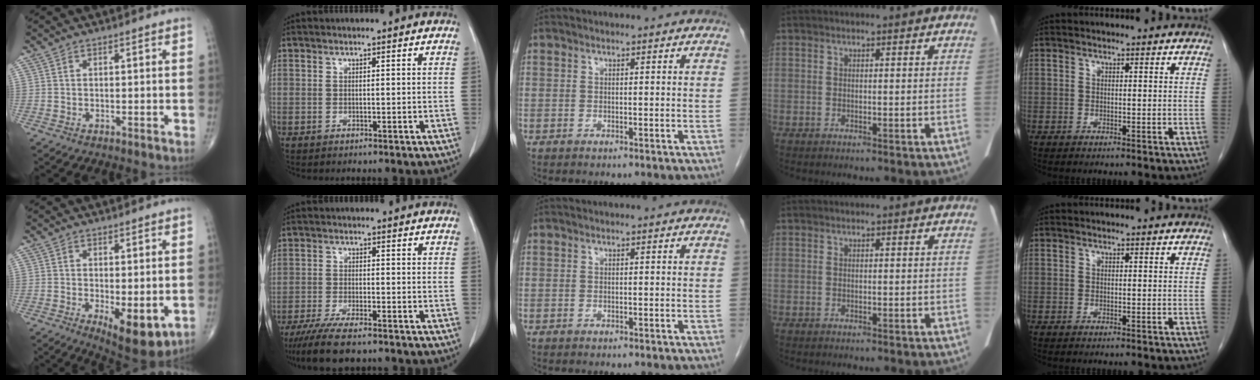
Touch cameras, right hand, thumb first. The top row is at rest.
{"thumb": {"total": 8.9, "force": [-2.1, 3.7, 7.8], "torque": [-0.107, -0.022, -0.022]}, "index": {"total": 8.5, "force": [-6.8, 1.5, 4.8], "torque": [-0.080, -0.018, -0.109]}}